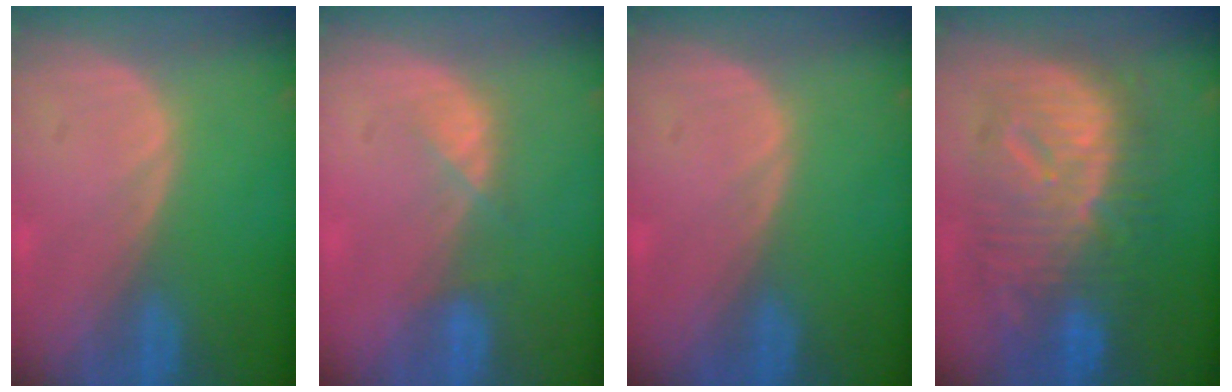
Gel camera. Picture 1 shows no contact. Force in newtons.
{"total": 2.6, "press": 2.5, "slide": 0.8}
{"total": 0.0}
{"total": 12.6, "press": 12.5, "slide": 1.2}